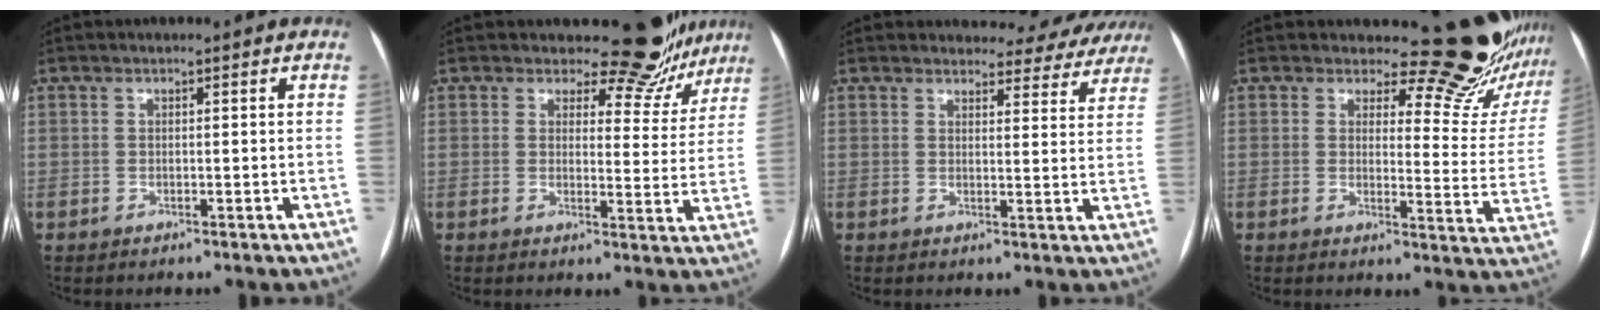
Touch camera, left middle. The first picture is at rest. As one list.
[{"total": 9.5, "force": [8.5, 3.9, 1.6], "torque": [0.007, -0.025, 0.077]}, {"total": 12.6, "force": [11.9, 3.9, 1.1], "torque": [0.025, -0.026, 0.108]}, {"total": 13.6, "force": [12.9, 2.5, 3.3], "torque": [-0.017, -0.105, 0.127]}]